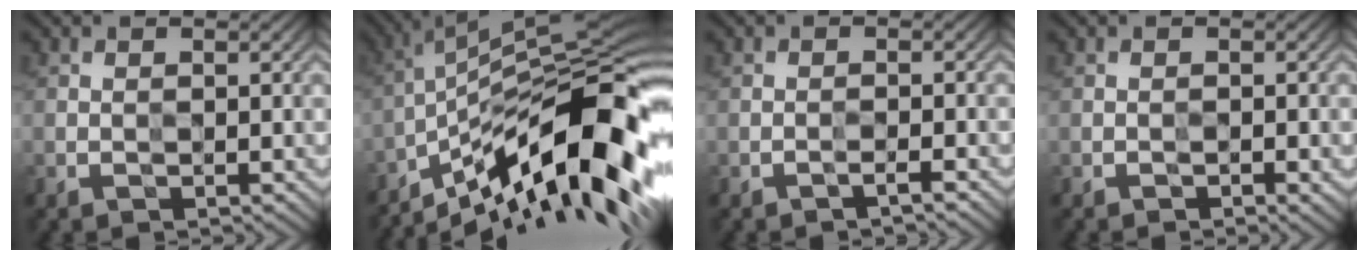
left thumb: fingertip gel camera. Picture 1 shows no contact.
{"total": 16.6, "force": [-8.9, 3.9, 13.5], "torque": [-0.210, 0.025, -0.164]}
{"total": 1.2, "force": [-1.0, 0.0, 0.7], "torque": [-0.007, 0.006, -0.022]}
{"total": 0.9, "force": [-0.6, 0.2, 0.6], "torque": [-0.006, -0.001, -0.009]}